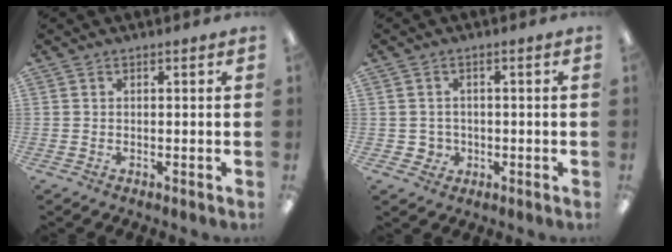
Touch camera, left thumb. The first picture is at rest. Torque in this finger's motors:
{"motor_torque": [-0.02, 0.02, 0.01, 0.04, 0.00]}